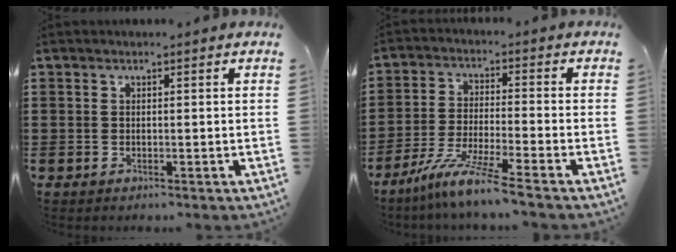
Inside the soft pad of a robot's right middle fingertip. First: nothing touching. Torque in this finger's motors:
{"motor_torque": [2.14, 0.00, 0.27, 0.15]}